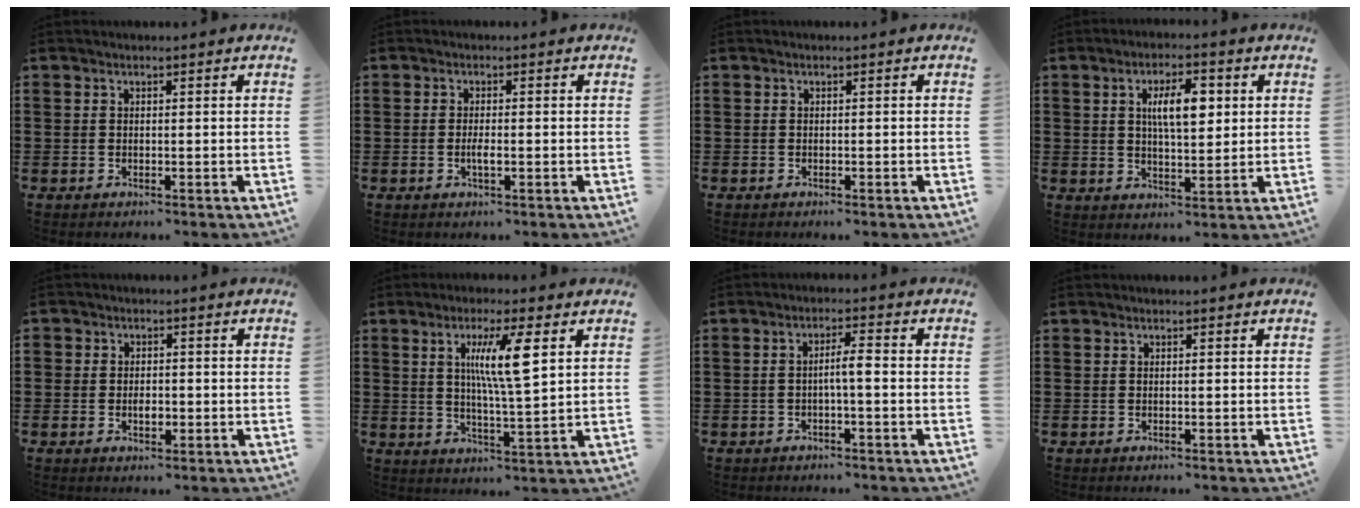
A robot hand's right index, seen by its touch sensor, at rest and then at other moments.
{"total": 1.9, "force": [-0.6, 0.4, 1.8], "torque": [-0.032, 0.000, -0.010]}
{"total": 0.0}
{"total": 6.7, "force": [1.7, 2.6, 6.0], "torque": [-0.114, 0.007, 0.026]}
{"total": 2.3, "force": [-0.6, 1.7, 1.3], "torque": [-0.027, 0.003, -0.012]}
{"total": 8.5, "force": [2.8, 1.2, 7.9], "torque": [-0.151, 0.000, 0.041]}
{"total": 3.1, "force": [-0.7, 0.4, 3.0], "torque": [-0.055, 0.002, -0.014]}
{"total": 0.0}